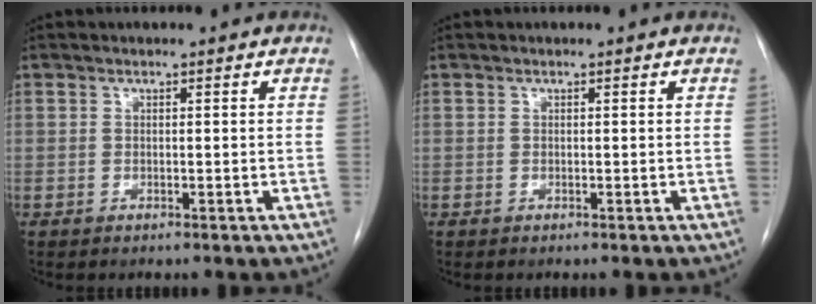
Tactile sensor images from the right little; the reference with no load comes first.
{"total": 0.0}